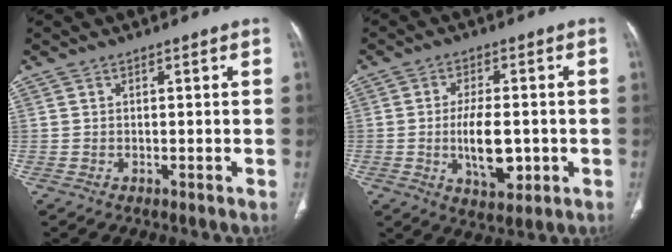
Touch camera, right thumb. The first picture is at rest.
{"total": 9.6, "force": [-1.5, 4.6, 8.3], "torque": [-0.129, -0.003, -0.018]}